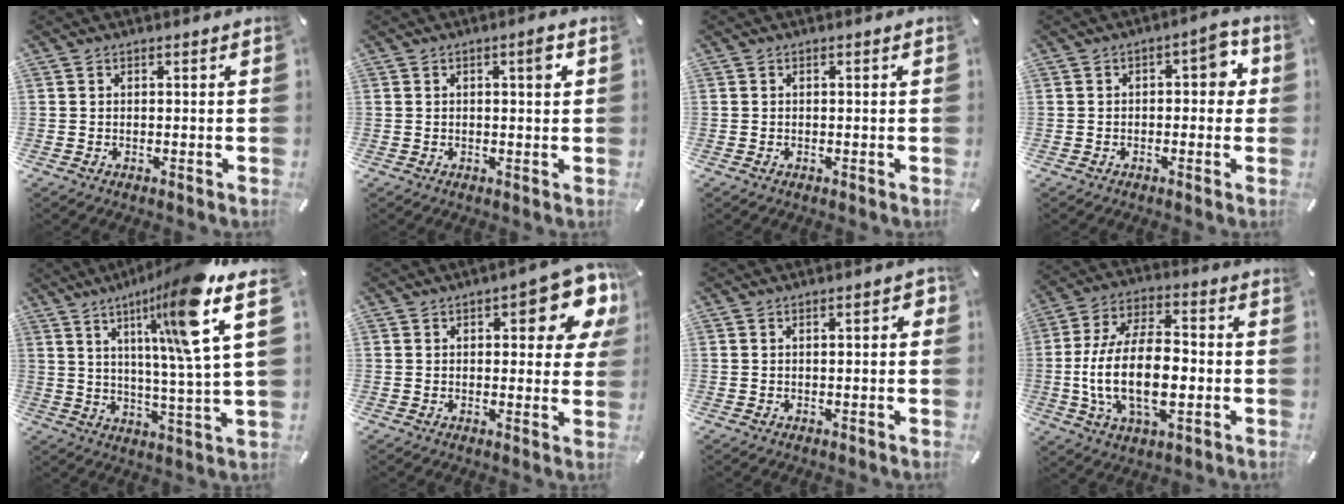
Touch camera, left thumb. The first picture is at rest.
{"total": 3.3, "force": [1.1, 0.8, 3.0], "torque": [-0.037, -0.003, 0.009]}
{"total": 0.6, "force": [-0.1, 0.1, 0.5], "torque": [-0.010, -0.002, -0.002]}
{"total": 5.9, "force": [0.2, 3.2, 5.0], "torque": [-0.063, 0.005, -0.006]}
{"total": 20.6, "force": [10.3, 1.6, 17.7], "torque": [-0.272, -0.051, 0.136]}
{"total": 12.6, "force": [5.4, 5.0, 10.3], "torque": [-0.123, -0.035, 0.088]}
{"total": 2.9, "force": [0.2, 1.1, 2.7], "torque": [-0.041, 0.004, 0.000]}
{"total": 18.0, "force": [-3.4, 9.9, 14.6], "torque": [-0.293, 0.005, -0.060]}